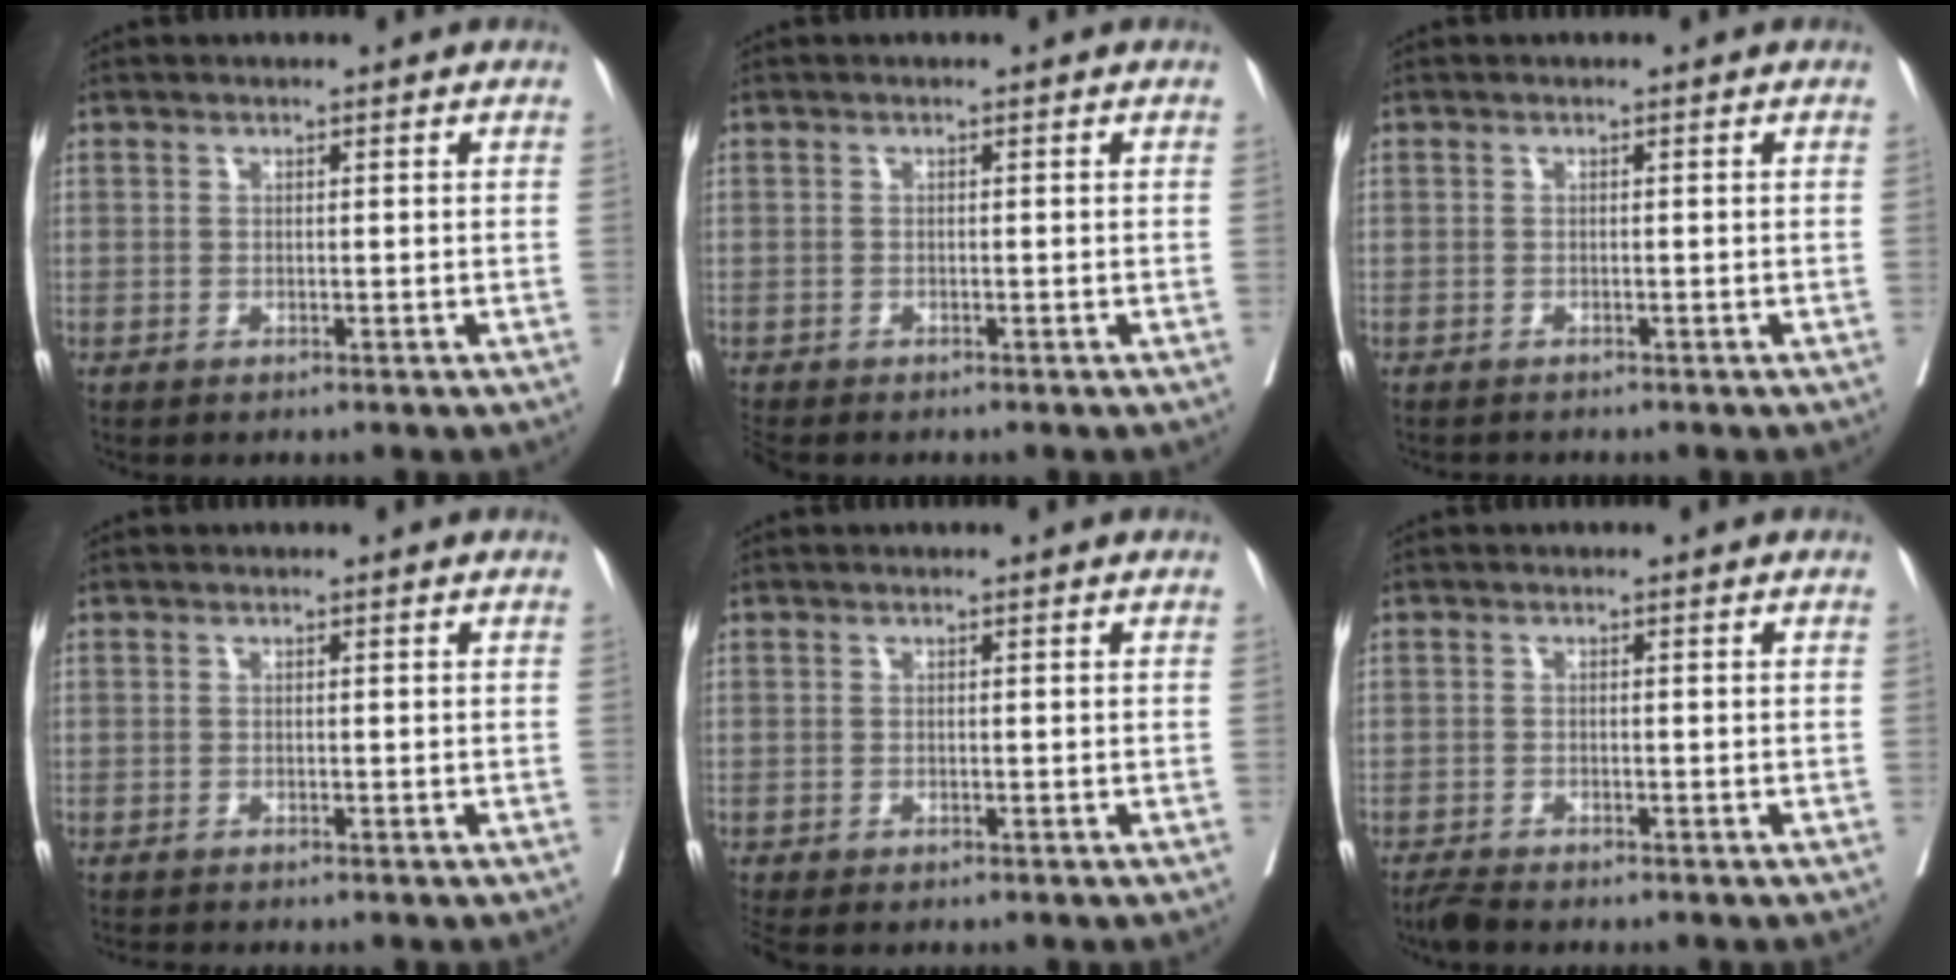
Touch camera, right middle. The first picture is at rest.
{"total": 2.6, "force": [-2.4, 0.7, 0.8], "torque": [-0.016, -0.008, -0.040]}
{"total": 0.9, "force": [-0.9, 0.1, 0.0], "torque": [-0.011, -0.006, -0.016]}
{"total": 1.1, "force": [-1.1, -0.2, 0.1], "torque": [-0.011, -0.006, -0.019]}
{"total": 2.7, "force": [-2.4, 0.8, 1.1], "torque": [-0.016, -0.008, -0.036]}
{"total": 1.9, "force": [-1.8, 0.0, 0.5], "torque": [-0.013, -0.007, -0.034]}